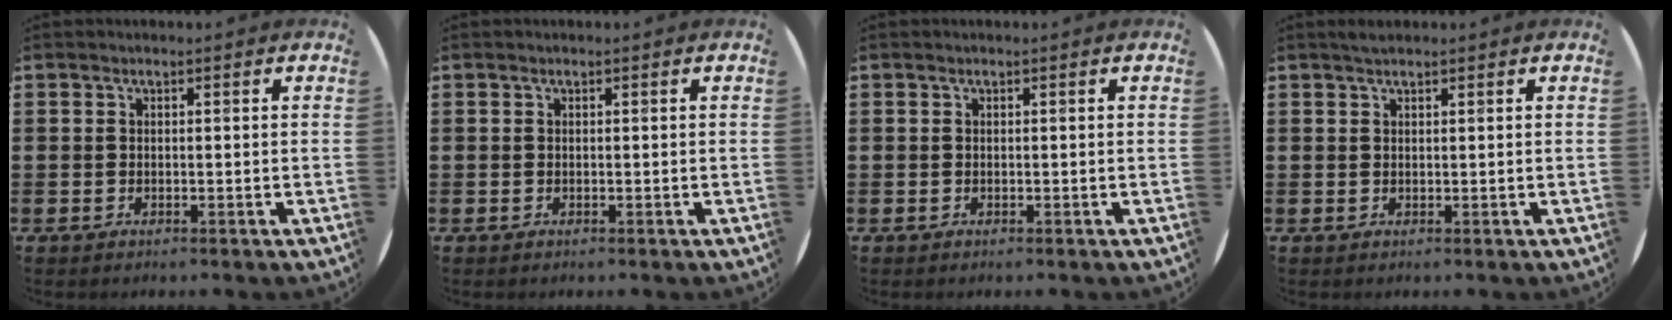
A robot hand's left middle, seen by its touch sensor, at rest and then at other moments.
{"total": 0.0}
{"total": 0.0}
{"total": 1.0, "force": [0.9, 0.2, 0.5], "torque": [-0.010, 0.002, 0.016]}